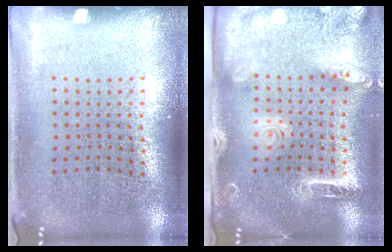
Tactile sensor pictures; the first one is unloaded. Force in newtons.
{"total": 2.6, "press": 2.0, "slide": 1.7}